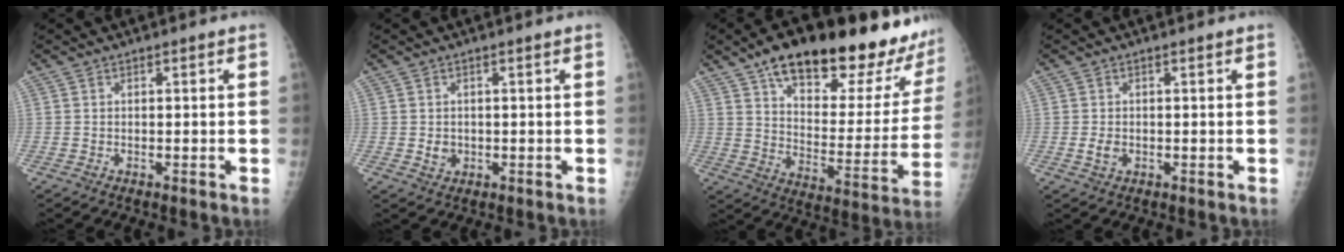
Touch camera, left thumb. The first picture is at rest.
{"total": 2.0, "force": [-0.1, 1.8, 1.1], "torque": [-0.011, 0.000, 0.005]}
{"total": 28.4, "force": [20.4, 9.0, 17.6], "torque": [-0.217, -0.072, 0.293]}
{"total": 1.9, "force": [-0.2, 1.3, 1.4], "torque": [-0.023, 0.000, -0.002]}